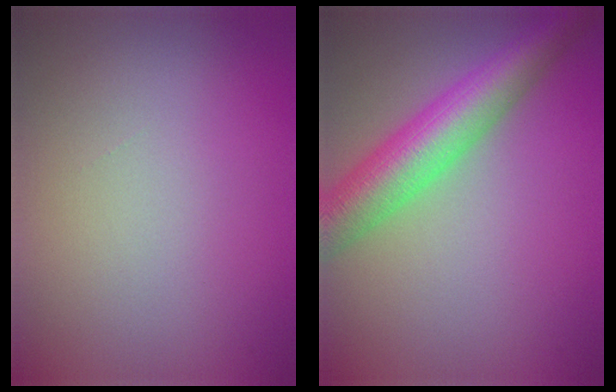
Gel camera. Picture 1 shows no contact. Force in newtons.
{"total": 7.3, "press": 7.3, "slide": 0.3}